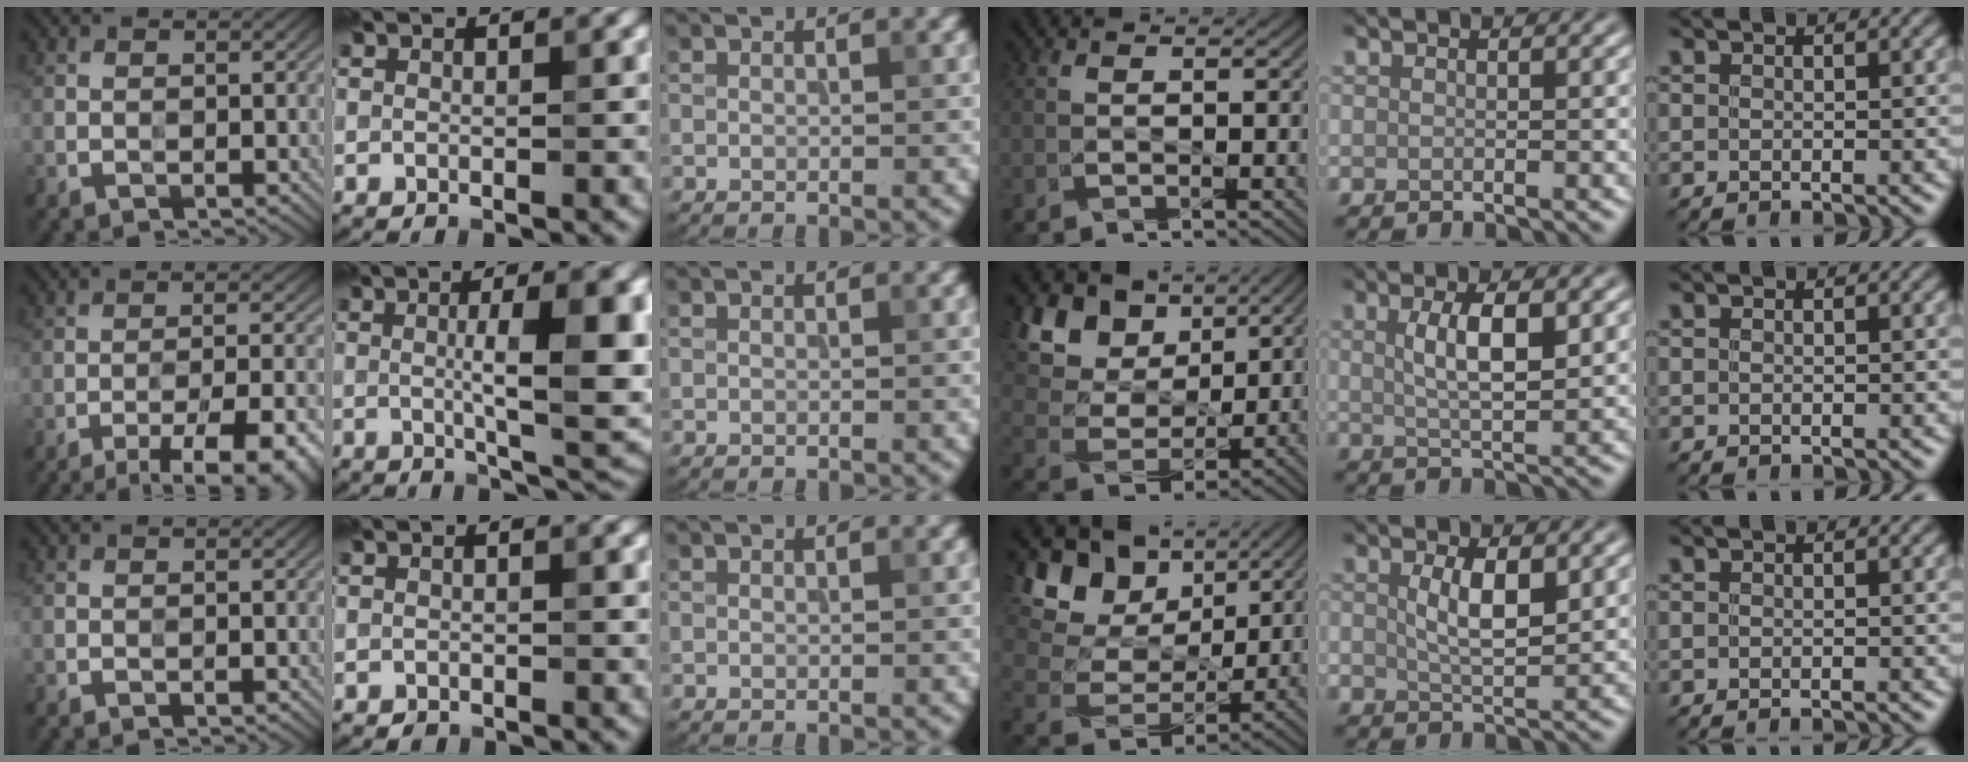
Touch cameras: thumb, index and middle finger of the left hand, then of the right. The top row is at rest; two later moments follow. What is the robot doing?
{"motion": "wipe", "object": "measuring cup"}